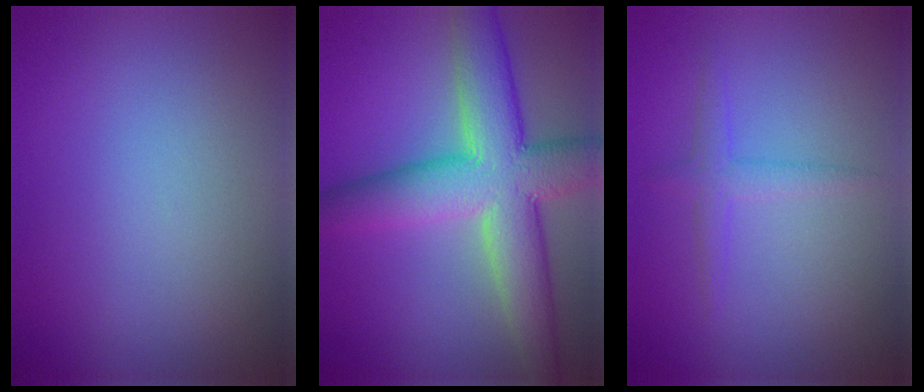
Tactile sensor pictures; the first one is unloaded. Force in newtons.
{"total": 9.7, "press": 9.7, "slide": 0.4}
{"total": 1.7, "press": 1.7, "slide": 0.0}